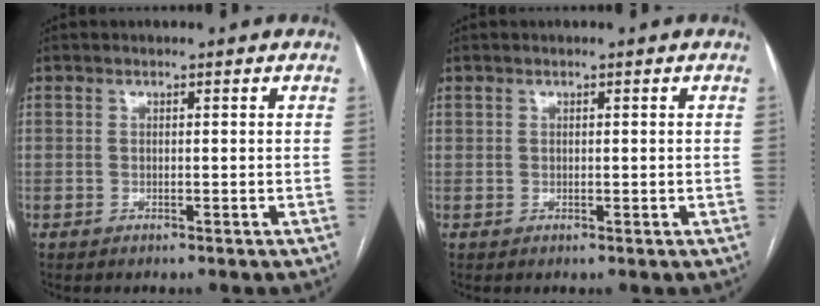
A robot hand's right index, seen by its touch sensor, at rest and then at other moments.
{"total": 0.7, "force": [0.3, 0.5, 0.4], "torque": [-0.007, 0.003, 0.009]}